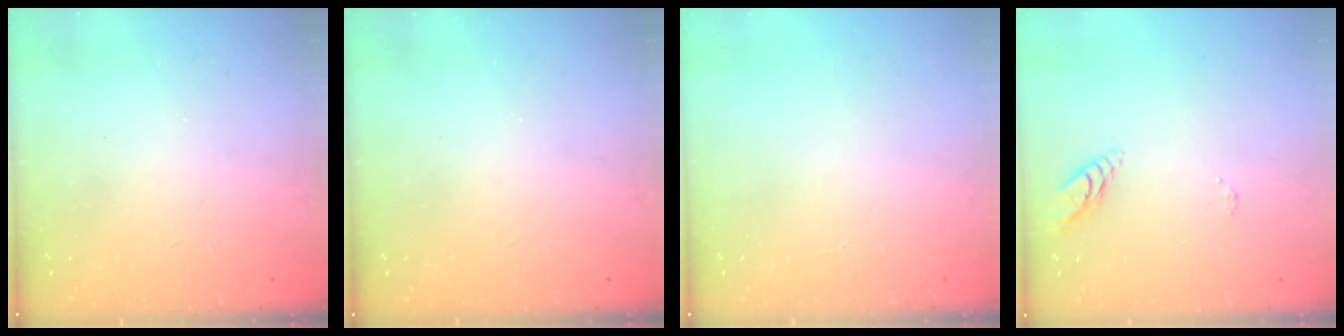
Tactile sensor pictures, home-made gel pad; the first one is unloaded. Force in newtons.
{"total": 0.0}
{"total": 1.1, "press": 1.1, "slide": 0.2}
{"total": 6.5, "press": 6.5, "slide": 0.6}